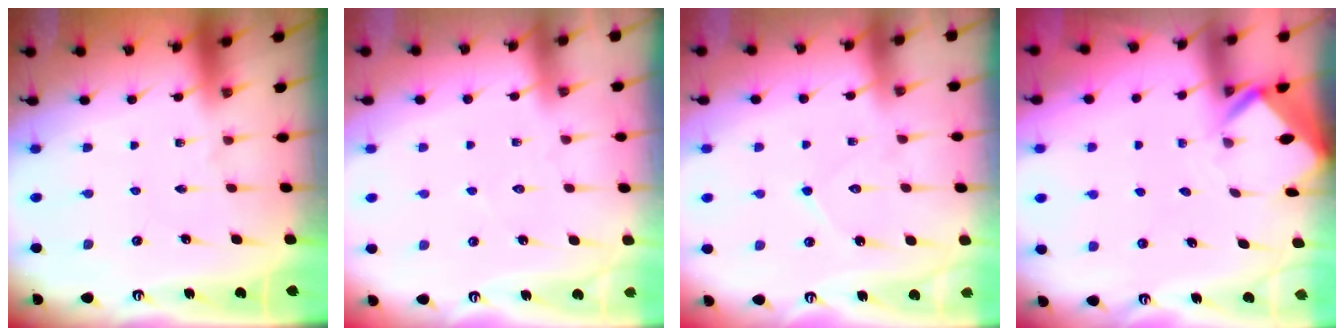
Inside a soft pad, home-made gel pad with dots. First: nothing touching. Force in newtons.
{"total": 3.0, "press": 3.0, "slide": 0.3}
{"total": 6.8, "press": 6.8, "slide": 0.6}
{"total": 3.0, "press": 3.0, "slide": 0.2}